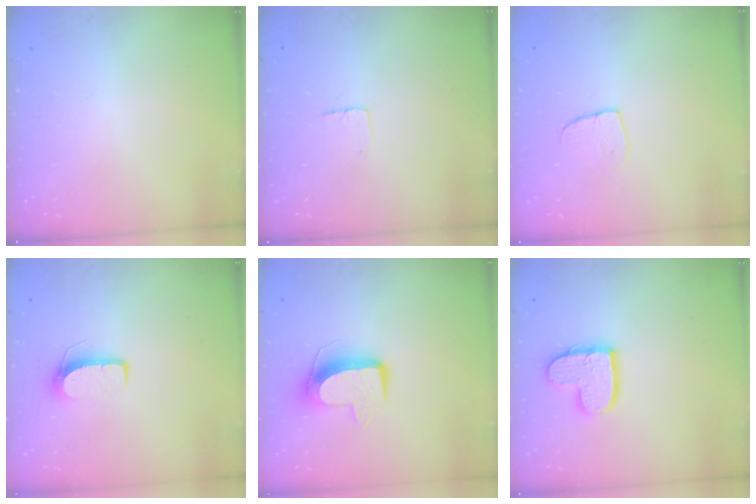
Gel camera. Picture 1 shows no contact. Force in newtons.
{"total": 2.9, "press": 2.9, "slide": 0.2}
{"total": 6.5, "press": 6.5, "slide": 0.5}
{"total": 7.0, "press": 7.0, "slide": 0.6}
{"total": 10.5, "press": 10.5, "slide": 0.3}
{"total": 10.8, "press": 10.7, "slide": 0.9}